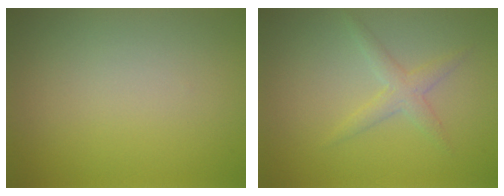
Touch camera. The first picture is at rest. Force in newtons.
{"total": 2.0, "press": 2.0, "slide": 0.1}